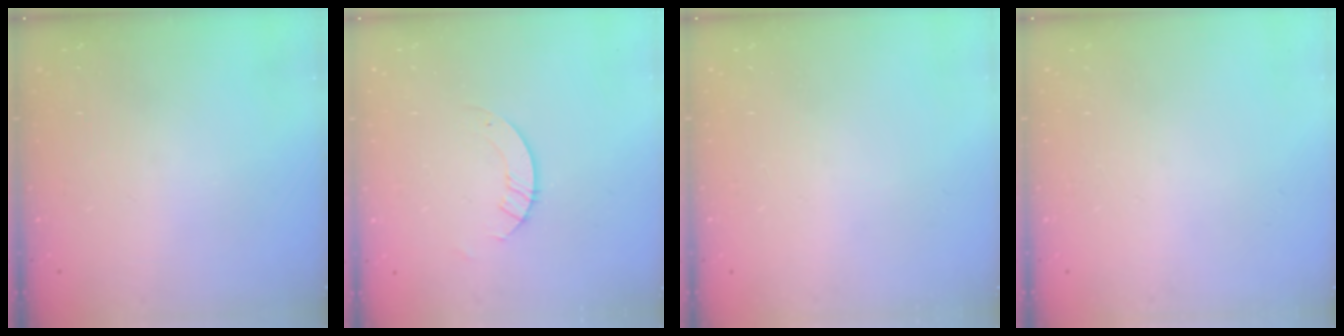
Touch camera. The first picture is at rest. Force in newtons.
{"total": 3.0, "press": 3.0, "slide": 0.3}
{"total": 0.0}
{"total": 0.0}